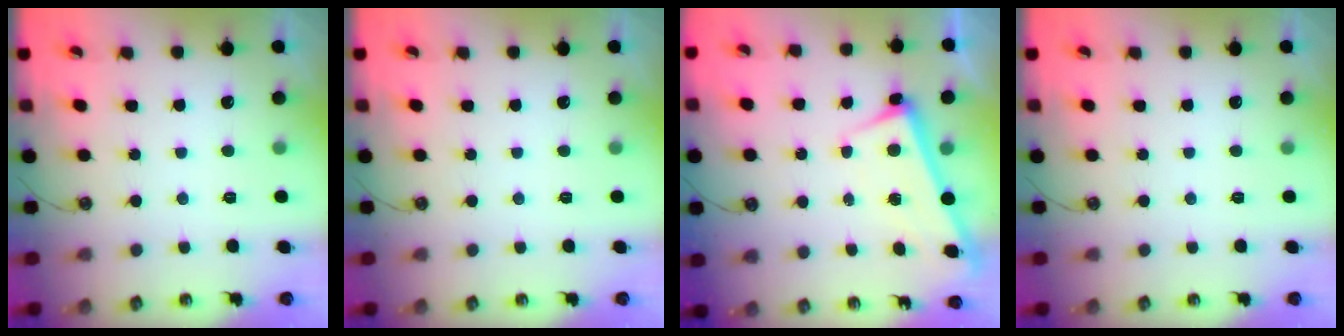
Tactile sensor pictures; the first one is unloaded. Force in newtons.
{"total": 0.0}
{"total": 2.9, "press": 2.9, "slide": 0.4}
{"total": 0.0}